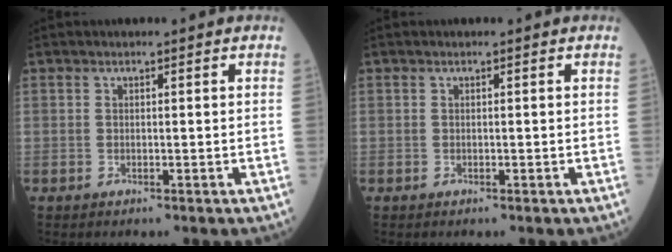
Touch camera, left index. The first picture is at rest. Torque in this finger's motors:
{"motor_torque": [0.18, 0.02, 0.03, 0.00]}